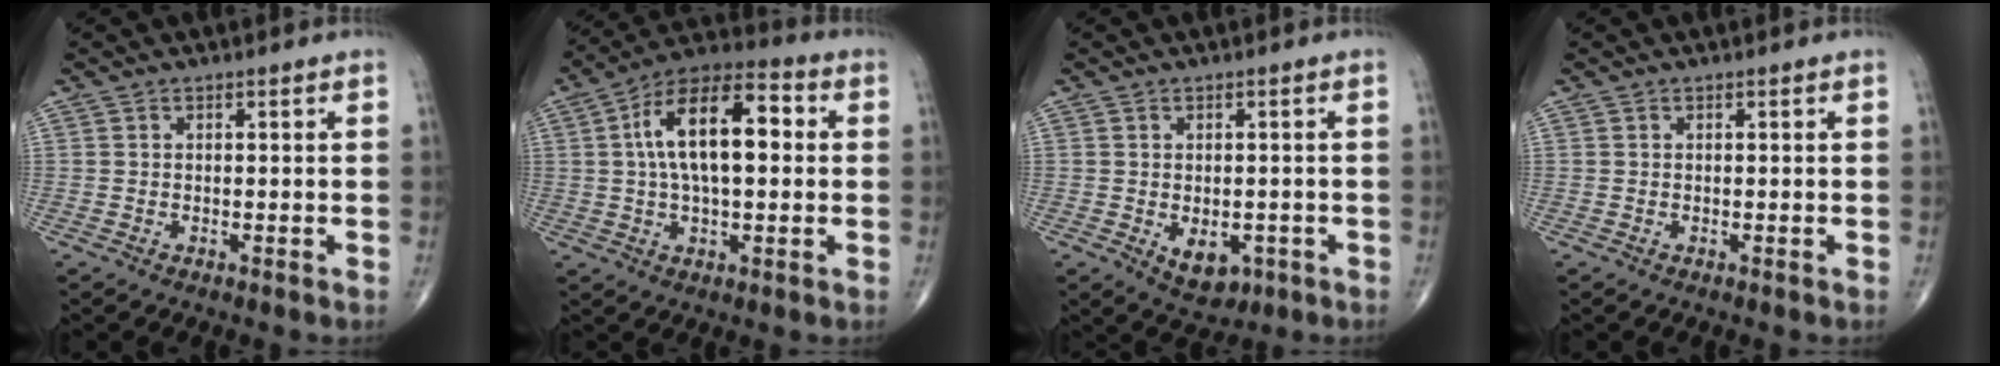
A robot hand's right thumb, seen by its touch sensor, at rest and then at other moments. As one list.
[{"total": 16.7, "force": [2.4, 7.9, 14.5], "torque": [-0.239, 0.031, 0.033]}, {"total": 5.9, "force": [-1.7, 3.8, 4.1], "torque": [-0.041, 0.001, -0.011]}, {"total": 0.0}]